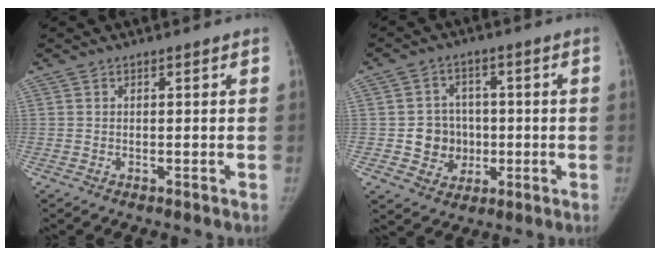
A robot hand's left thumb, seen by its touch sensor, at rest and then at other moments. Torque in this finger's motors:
{"motor_torque": [-0.05, 0.05, 0.19, -0.10, 0.01]}